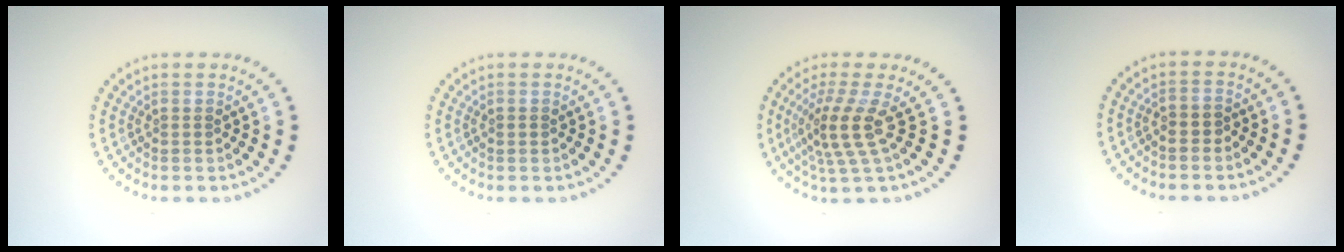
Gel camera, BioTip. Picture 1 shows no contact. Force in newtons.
{"total": 0.6, "press": 0.6, "slide": 0.1}
{"total": 3.7, "press": 2.7, "slide": 2.5}
{"total": 0.9, "press": 0.8, "slide": 0.5}